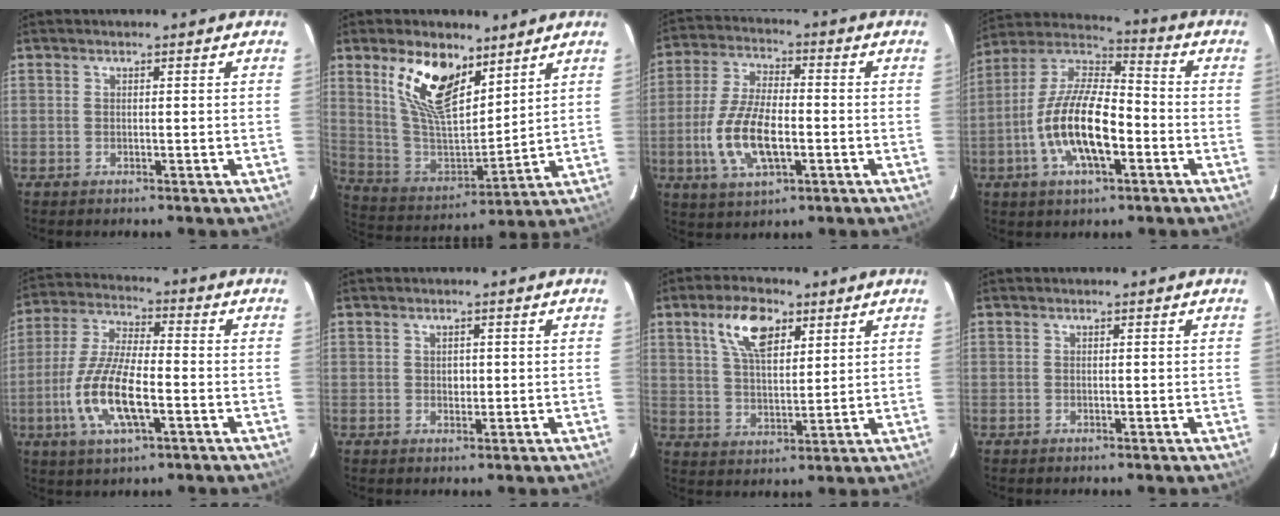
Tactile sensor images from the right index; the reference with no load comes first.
{"total": 16.0, "force": [9.3, 7.3, 10.8], "torque": [-0.211, 0.000, 0.187]}
{"total": 13.1, "force": [-3.2, 5.9, 11.2], "torque": [-0.235, -0.002, -0.056]}
{"total": 16.2, "force": [-4.8, 6.2, 14.2], "torque": [-0.287, -0.001, -0.092]}
{"total": 13.9, "force": [-4.3, 4.5, 12.4], "torque": [-0.261, -0.007, -0.082]}
{"total": 1.5, "force": [0.4, 1.2, 0.8], "torque": [-0.008, 0.003, 0.008]}
{"total": 9.9, "force": [5.2, 4.6, 7.1], "torque": [-0.129, 0.015, 0.096]}
{"total": 0.0}